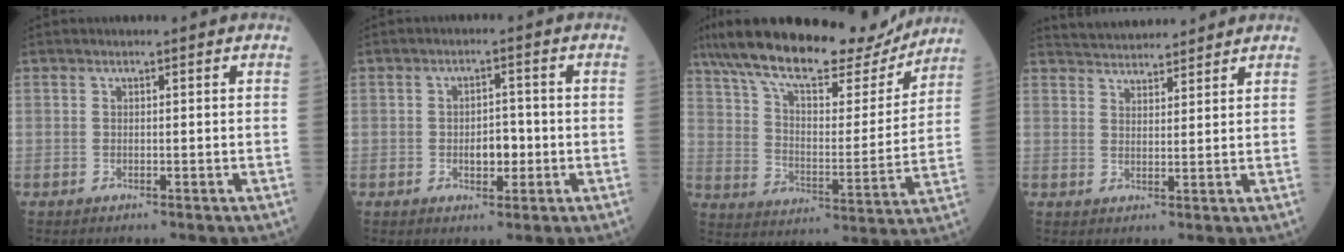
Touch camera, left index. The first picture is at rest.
{"total": 4.0, "force": [-1.1, 2.1, 3.2], "torque": [-0.048, 0.003, -0.015]}
{"total": 23.1, "force": [19.3, 6.1, 11.3], "torque": [-0.198, 0.011, 0.289]}
{"total": 7.5, "force": [7.2, 1.2, 1.5], "torque": [-0.027, 0.023, 0.109]}